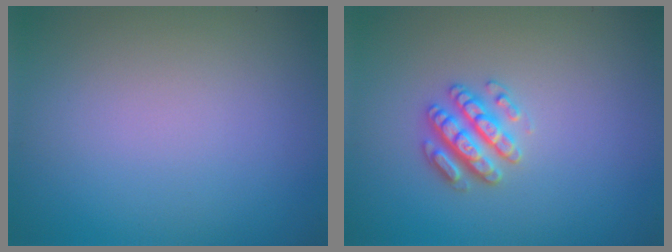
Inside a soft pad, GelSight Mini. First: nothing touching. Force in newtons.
{"total": 2.8, "press": 2.8, "slide": 0.3}